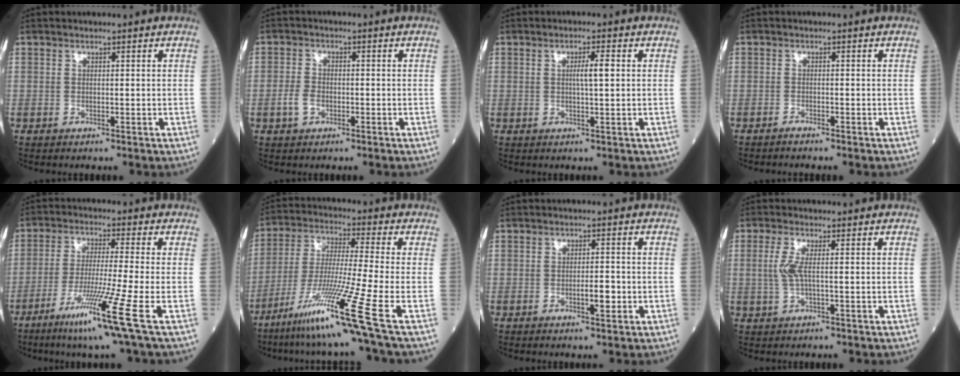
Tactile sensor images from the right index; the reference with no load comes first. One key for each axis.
{"total": 2.9, "fx": -1.2, "fy": 1.8, "fz": 1.9, "tx": -0.043, "ty": 0.004, "tz": -0.024}
{"total": 2.8, "fx": 0.4, "fy": 0.1, "fz": 2.8, "tx": -0.051, "ty": 0.000, "tz": 0.007}
{"total": 1.0, "fx": -0.9, "fy": -0.1, "fz": 0.2, "tx": -0.007, "ty": -0.001, "tz": -0.017}
{"total": 11.6, "fx": -5.8, "fy": -2.4, "fz": 9.8, "tx": -0.182, "ty": -0.041, "tz": -0.109}
{"total": 15.4, "fx": -9.1, "fy": -3.3, "fz": 12.0, "tx": -0.239, "ty": -0.048, "tz": -0.163}
{"total": 2.5, "fx": -0.9, "fy": 0.4, "fz": 2.3, "tx": -0.036, "ty": 0.000, "tz": -0.013}
{"total": 3.1, "fx": 0.2, "fy": 0.4, "fz": 3.1, "tx": -0.078, "ty": 0.000, "tz": 0.004}